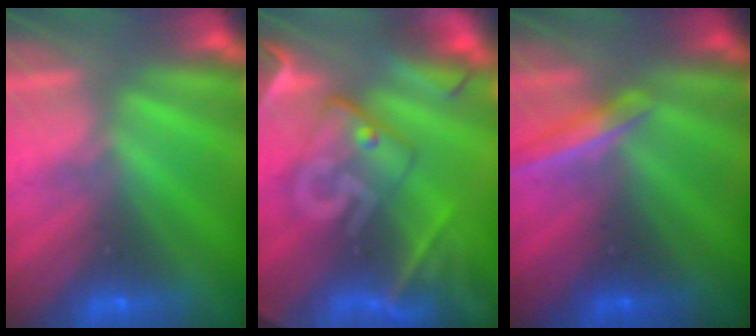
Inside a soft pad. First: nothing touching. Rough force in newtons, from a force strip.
{"total": 7.1}
{"total": 1.8}